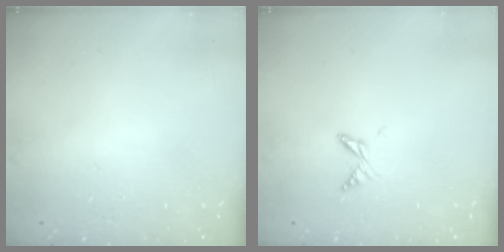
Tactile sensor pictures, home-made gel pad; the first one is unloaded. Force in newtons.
{"total": 5.2, "press": 5.2, "slide": 0.6}